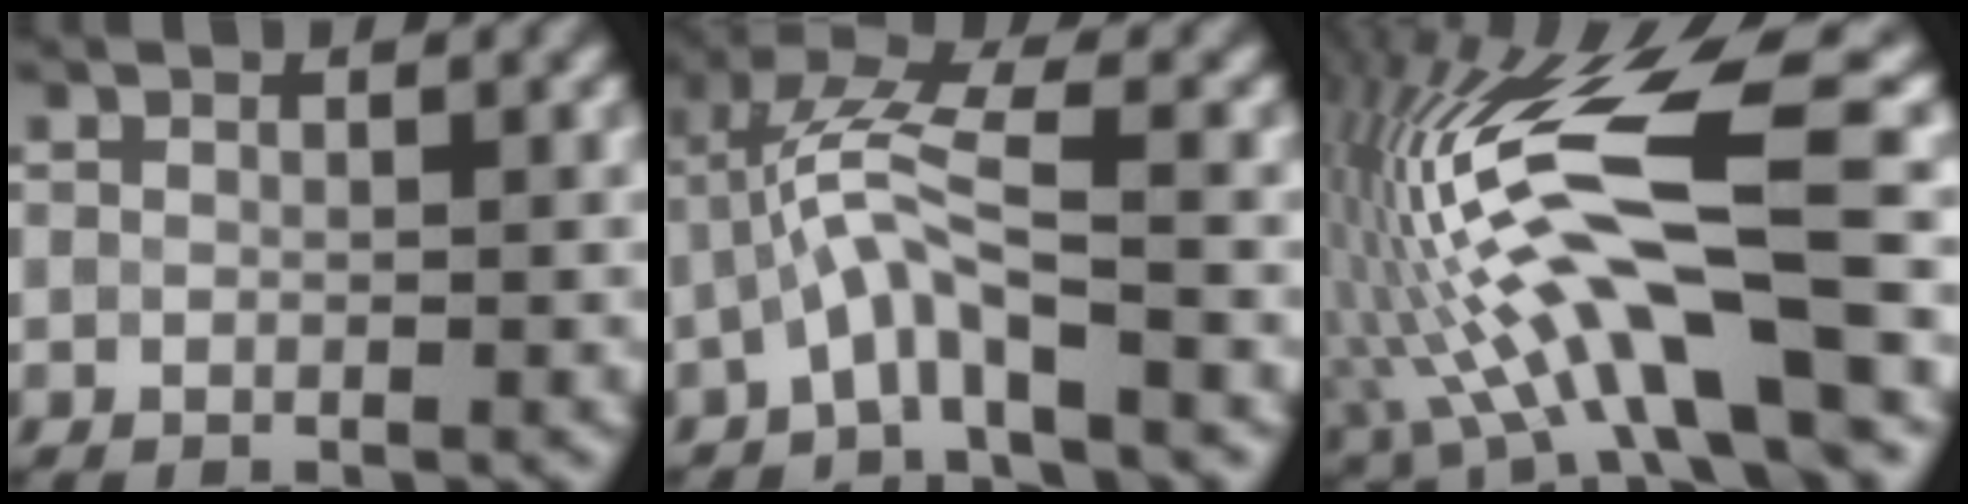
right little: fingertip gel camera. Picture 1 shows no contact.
{"total": 4.3, "force": [-1.9, 0.4, 3.9], "torque": [-0.085, 0.021, -0.045]}
{"total": 13.0, "force": [-1.2, 2.9, 12.6], "torque": [-0.249, 0.016, -0.017]}